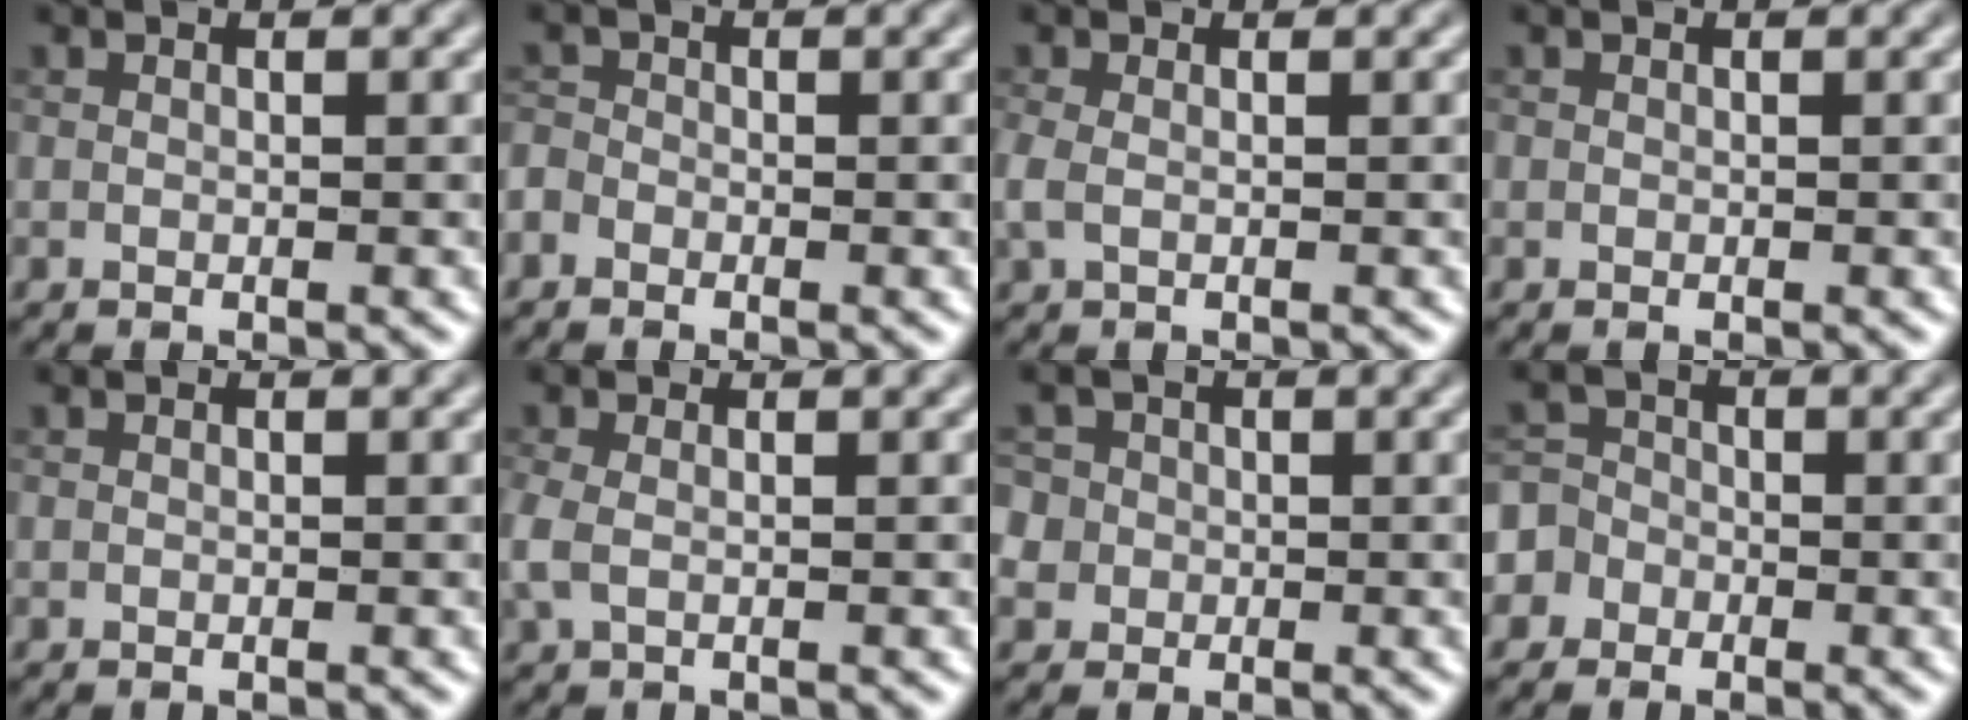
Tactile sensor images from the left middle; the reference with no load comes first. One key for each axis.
{"total": 1.3, "fx": -0.9, "fy": 0.8, "fz": 0.3, "tx": -0.004, "ty": 0.002, "tz": -0.021}
{"total": 1.3, "fx": -0.2, "fy": 0.7, "fz": 1.1, "tx": -0.029, "ty": -0.001, "tz": -0.006}
{"total": 0.0}
{"total": 0.0}
{"total": 1.6, "fx": -0.2, "fy": 0.9, "fz": 1.3, "tx": -0.036, "ty": -0.001, "tz": -0.007}
{"total": 5.5, "fx": 0.2, "fy": 5.2, "fz": 1.9, "tx": -0.040, "ty": 0.032, "tz": -0.025}
{"total": 4.9, "fx": -2.0, "fy": 4.4, "fz": 0.9, "tx": 0.000, "ty": 0.013, "tz": -0.066}